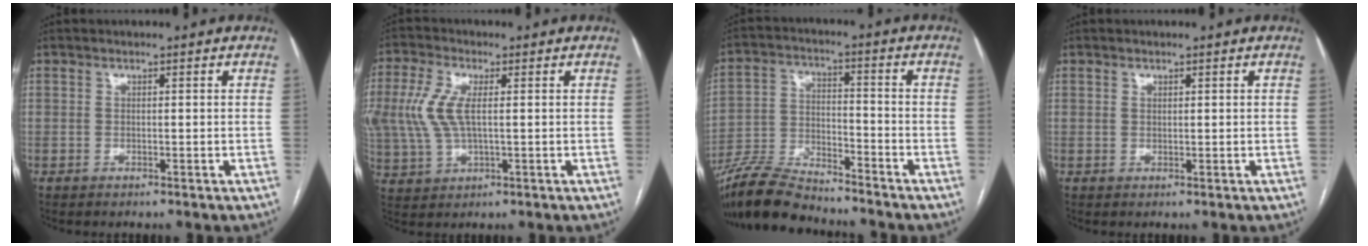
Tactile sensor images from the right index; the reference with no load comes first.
{"total": 9.1, "force": [1.3, 4.2, 8.0], "torque": [-0.202, 0.010, 0.029]}
{"total": 11.6, "force": [-10.8, 1.6, 3.9], "torque": [-0.077, -0.008, -0.203]}
{"total": 0.6, "force": [0.4, 0.4, 0.3], "torque": [-0.004, -0.003, 0.005]}